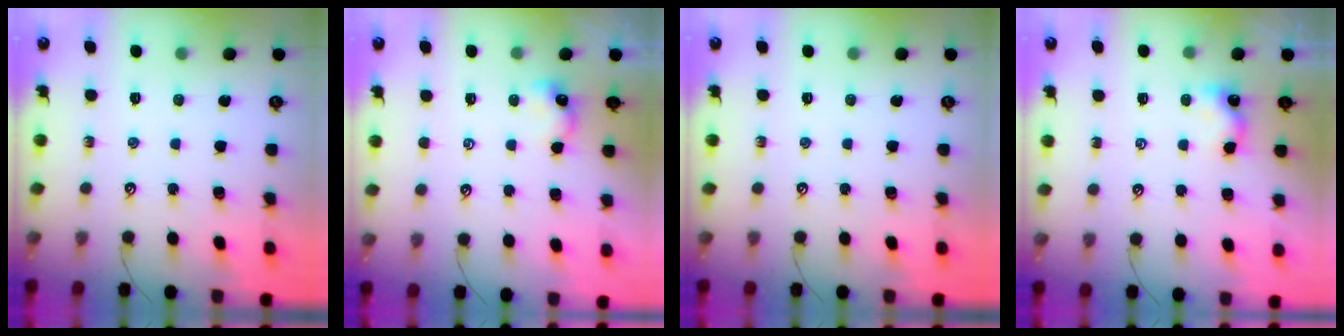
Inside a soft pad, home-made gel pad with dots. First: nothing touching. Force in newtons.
{"total": 0.7, "press": 0.7, "slide": 0.1}
{"total": 0.0}
{"total": 3.1, "press": 3.1, "slide": 0.5}